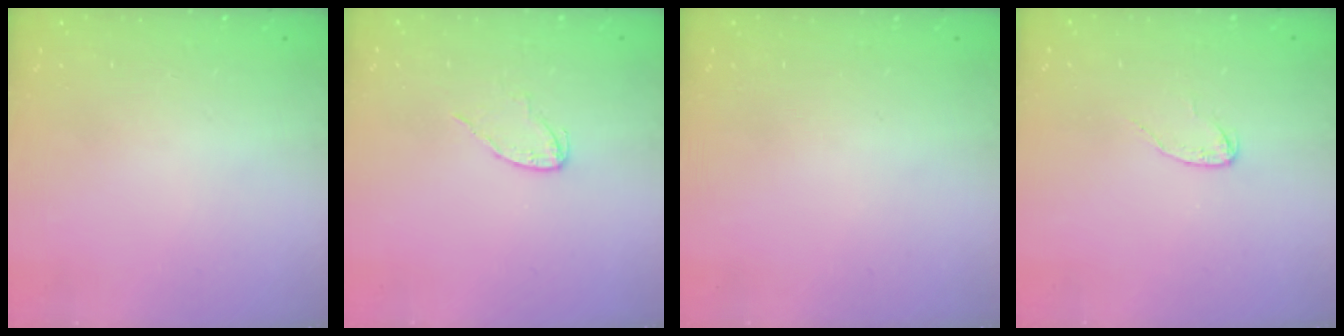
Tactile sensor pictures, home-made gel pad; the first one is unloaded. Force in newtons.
{"total": 4.2, "press": 4.2, "slide": 0.4}
{"total": 0.0}
{"total": 3.6, "press": 3.6, "slide": 0.3}